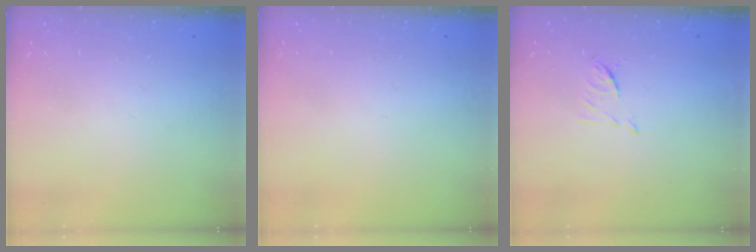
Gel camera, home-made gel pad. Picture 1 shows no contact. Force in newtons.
{"total": 0.0}
{"total": 6.6, "press": 6.5, "slide": 0.9}